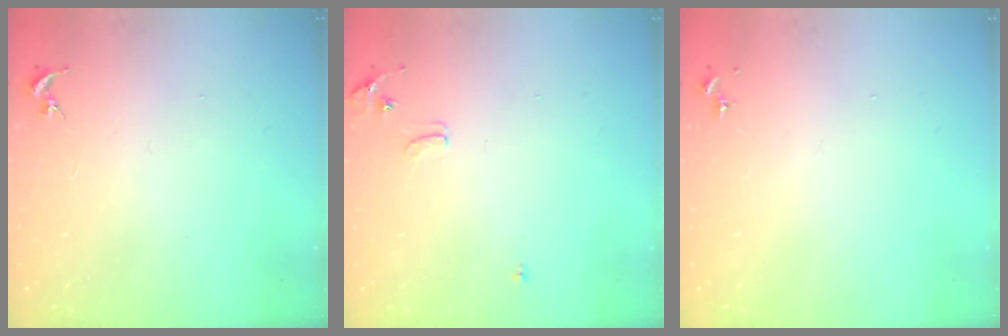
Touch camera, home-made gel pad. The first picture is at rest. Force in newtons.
{"total": 6.1, "press": 6.0, "slide": 0.9}
{"total": 0.0}